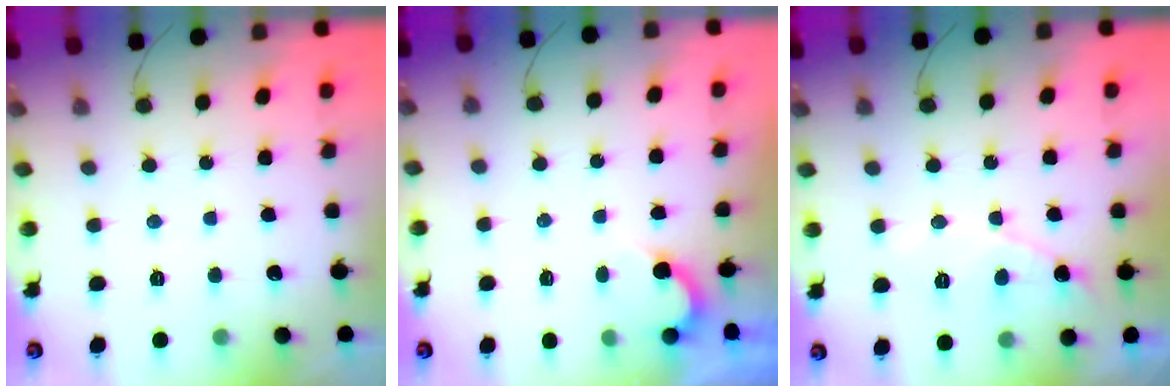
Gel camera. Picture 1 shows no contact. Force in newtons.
{"total": 2.3, "press": 2.3, "slide": 0.1}
{"total": 8.6, "press": 8.6, "slide": 0.4}